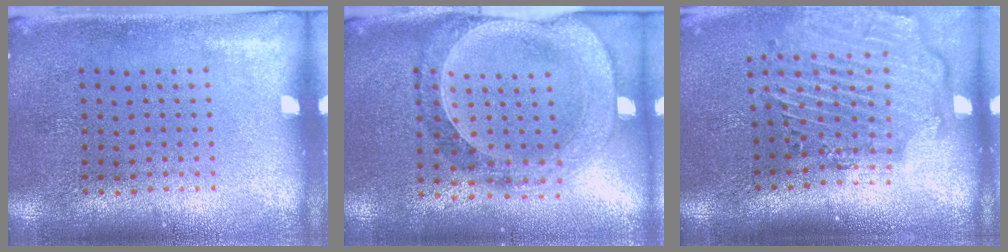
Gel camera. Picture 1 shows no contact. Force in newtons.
{"total": 1.5, "press": 1.5, "slide": 0.3}
{"total": 2.8, "press": 2.3, "slide": 1.7}